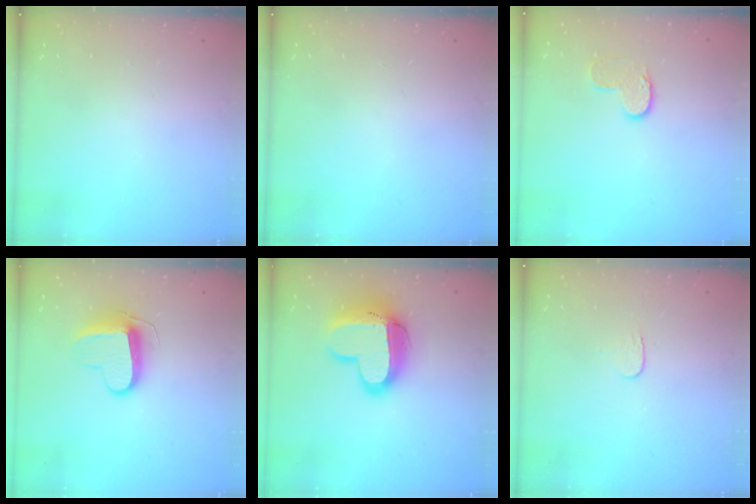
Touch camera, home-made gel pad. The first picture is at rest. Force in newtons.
{"total": 0.0}
{"total": 7.4, "press": 7.4, "slide": 0.2}
{"total": 9.8, "press": 9.8, "slide": 0.1}
{"total": 16.3, "press": 16.2, "slide": 1.4}
{"total": 3.7, "press": 3.7, "slide": 0.4}